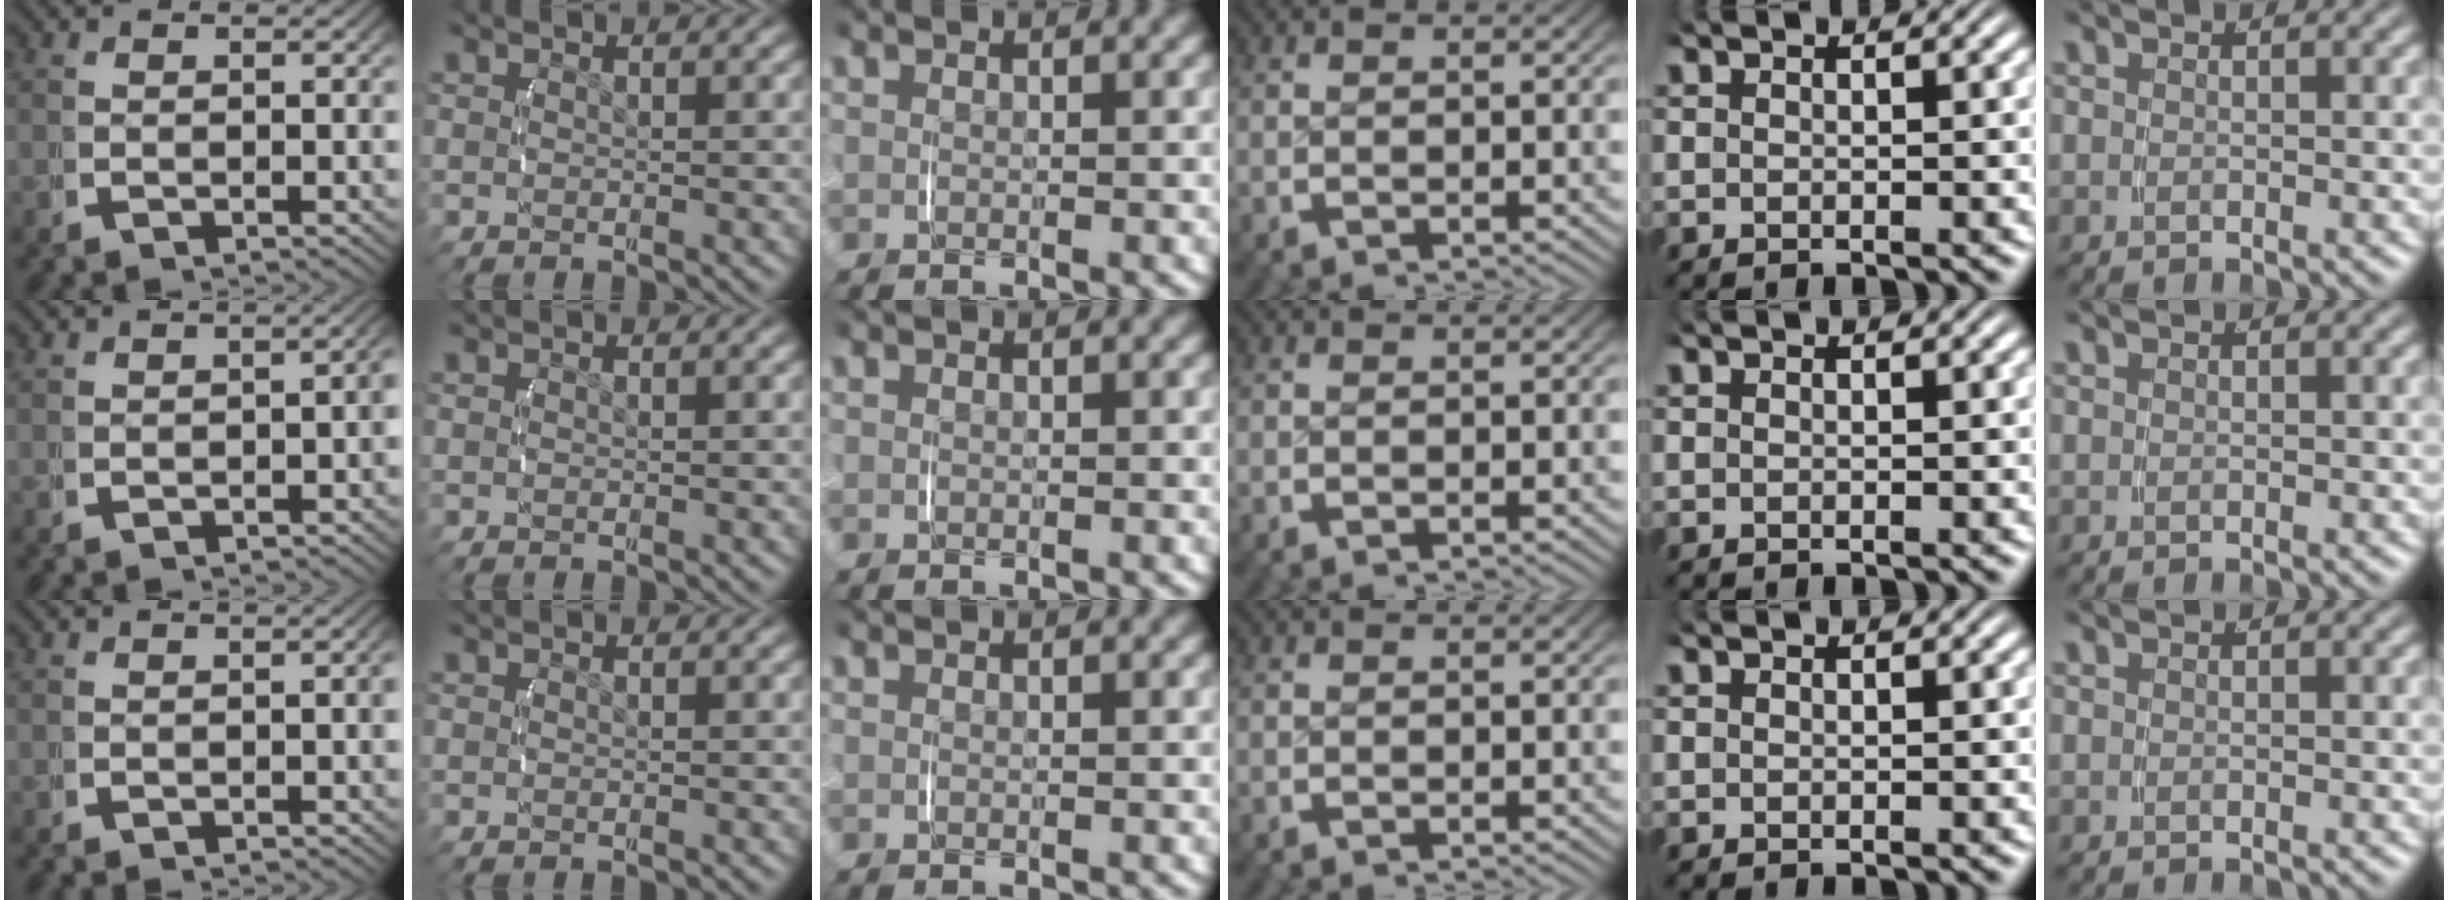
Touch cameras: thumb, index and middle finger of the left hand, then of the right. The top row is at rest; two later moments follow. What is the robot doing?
{"motion": "lift_and_place", "object": "string"}